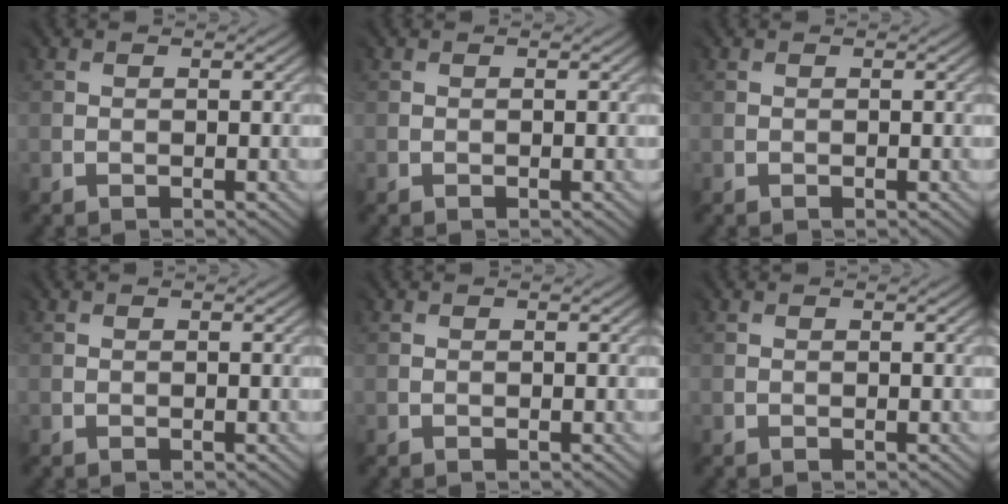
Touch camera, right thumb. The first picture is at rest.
{"total": 0.0}
{"total": 0.0}
{"total": 0.0}
{"total": 0.0}
{"total": 0.0}